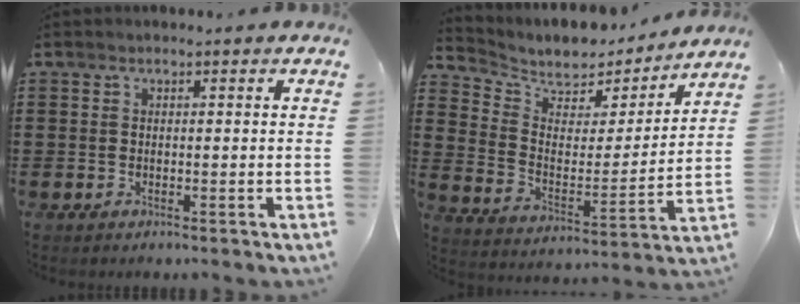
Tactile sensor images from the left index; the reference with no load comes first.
{"total": 6.6, "force": [5.9, 2.8, 1.2], "torque": [-0.065, -0.043, 0.101]}